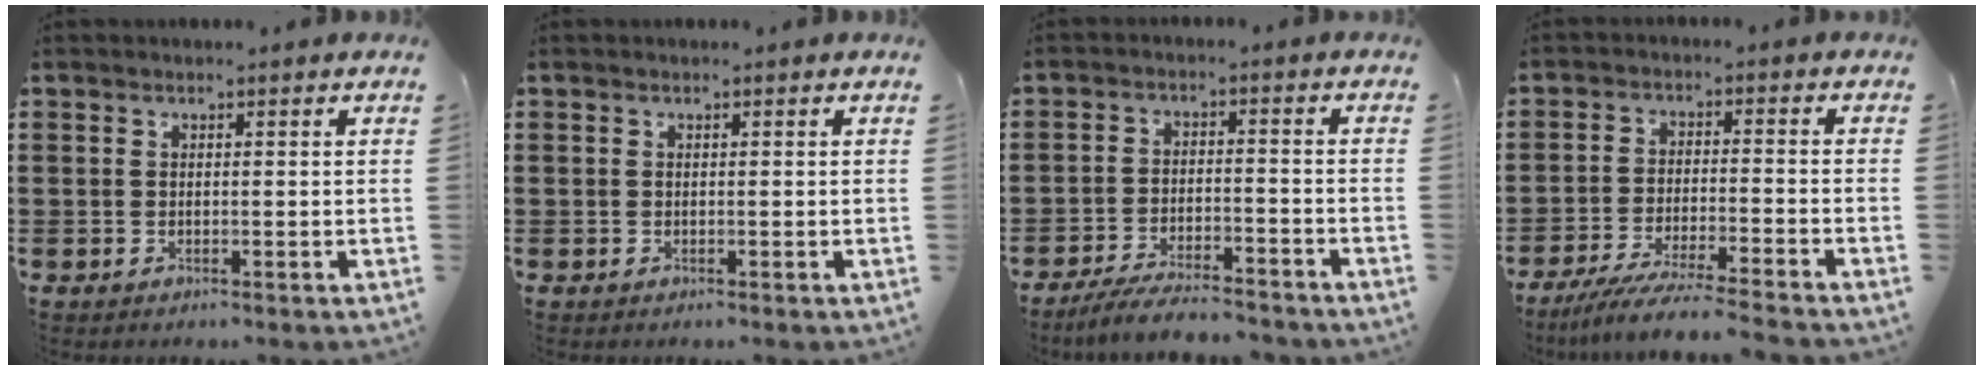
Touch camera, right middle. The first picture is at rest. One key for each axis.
{"total": 0.0}
{"total": 5.4, "fx": -5.0, "fy": 0.4, "fz": 1.9, "tx": -0.036, "ty": -0.003, "tz": -0.098}
{"total": 5.7, "fx": -5.3, "fy": -0.4, "fz": 2.2, "tx": -0.047, "ty": -0.019, "tz": -0.102}